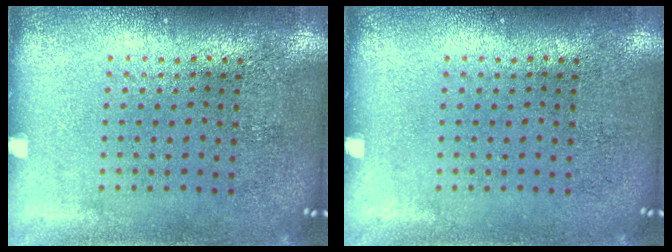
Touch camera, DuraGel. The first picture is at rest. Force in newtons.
{"total": 0.0}